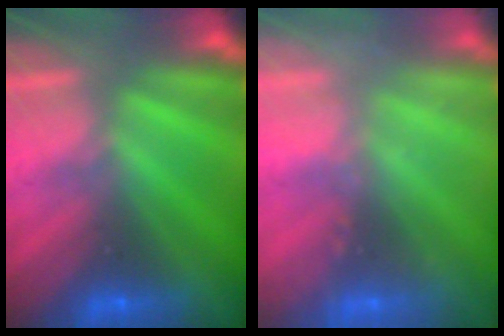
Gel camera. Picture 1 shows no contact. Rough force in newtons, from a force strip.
{"total": 2.4}